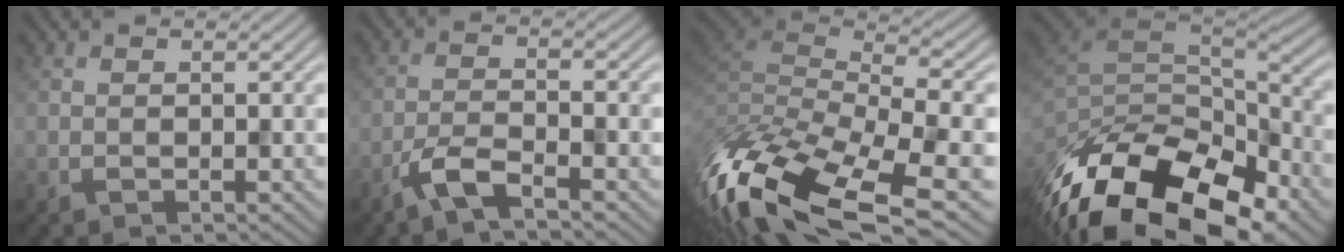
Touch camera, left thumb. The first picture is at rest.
{"total": 4.4, "force": [-3.6, 0.7, 2.4], "torque": [-0.049, -0.002, -0.078]}
{"total": 15.9, "force": [-9.1, 6.1, 11.6], "torque": [-0.279, -0.030, -0.121]}
{"total": 17.9, "force": [-11.5, 8.8, 10.5], "torque": [-0.228, -0.040, -0.160]}